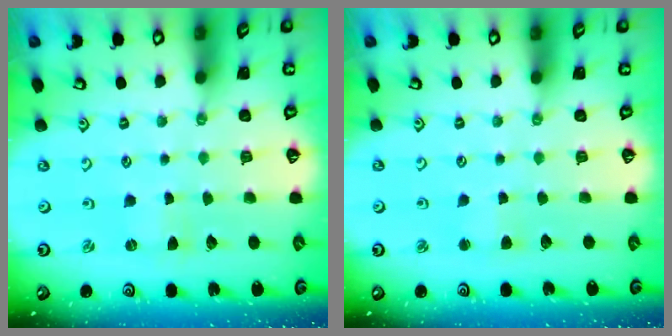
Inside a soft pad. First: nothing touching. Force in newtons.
{"total": 3.1, "press": 3.1, "slide": 0.4}